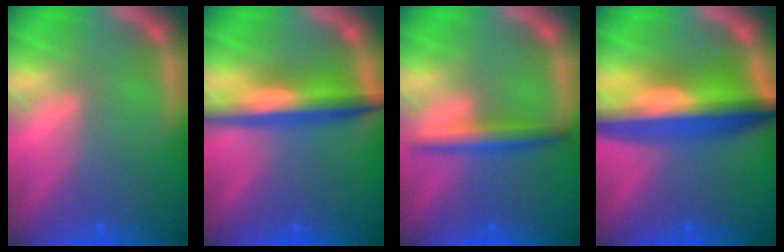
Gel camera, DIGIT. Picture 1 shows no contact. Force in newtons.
{"total": 6.0}
{"total": 3.0}
{"total": 10.0}